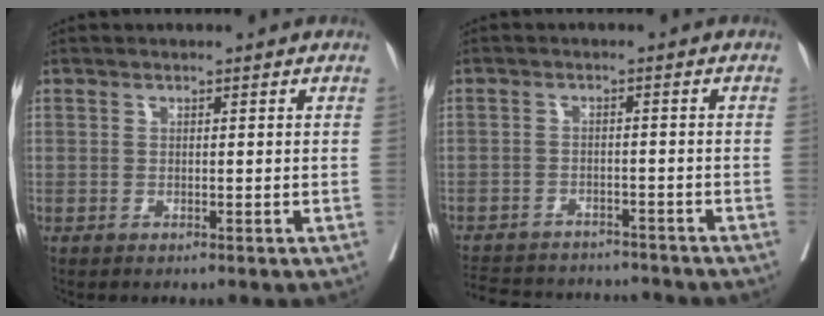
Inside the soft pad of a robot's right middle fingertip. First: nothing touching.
{"total": 14.7, "force": [-13.6, 3.7, 4.1], "torque": [-0.100, 0.003, -0.185]}